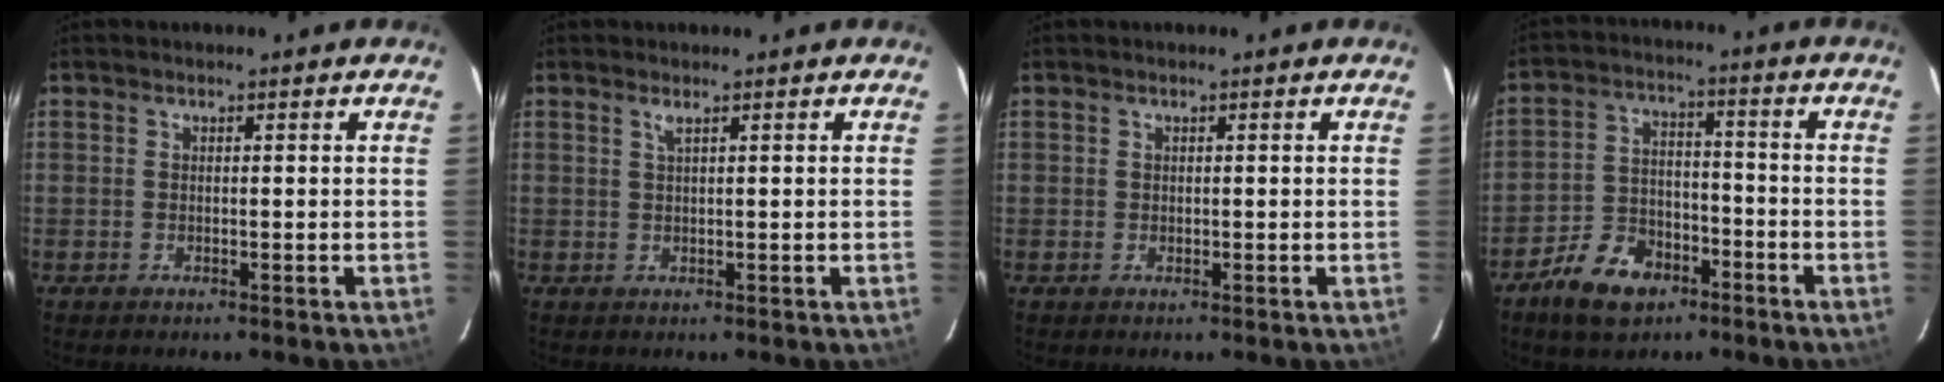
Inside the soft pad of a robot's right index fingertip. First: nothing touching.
{"total": 0.9, "force": [0.5, -0.2, 0.7], "torque": [-0.013, 0.001, 0.009]}
{"total": 0.0}
{"total": 10.4, "force": [-6.7, 6.2, 5.0], "torque": [-0.118, 0.015, -0.110]}